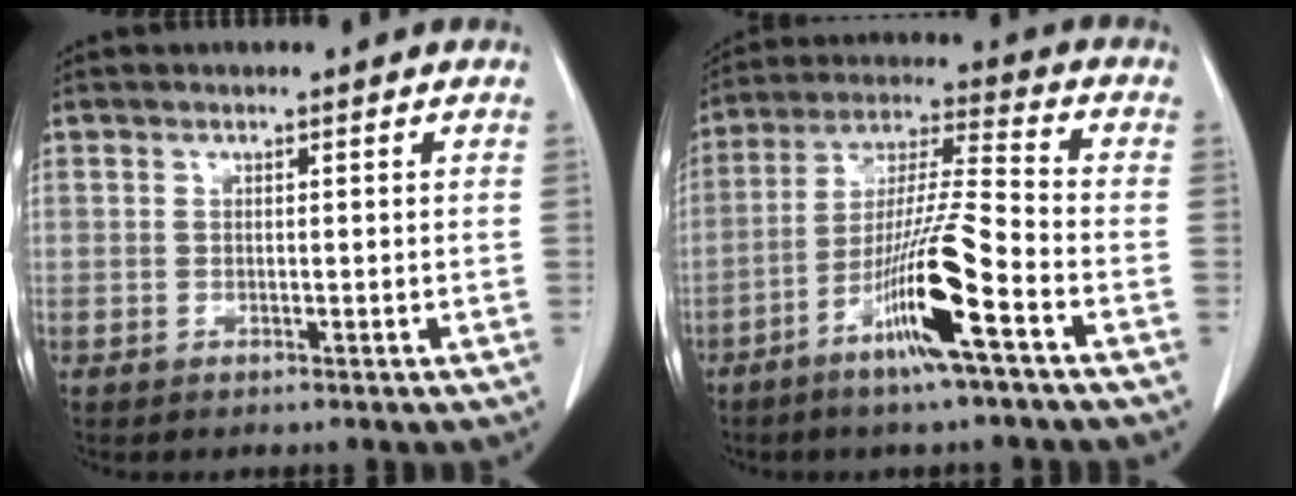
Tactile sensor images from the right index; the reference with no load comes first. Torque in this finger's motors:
{"motor_torque": [1.61, -0.53, 0.70, 0.16]}